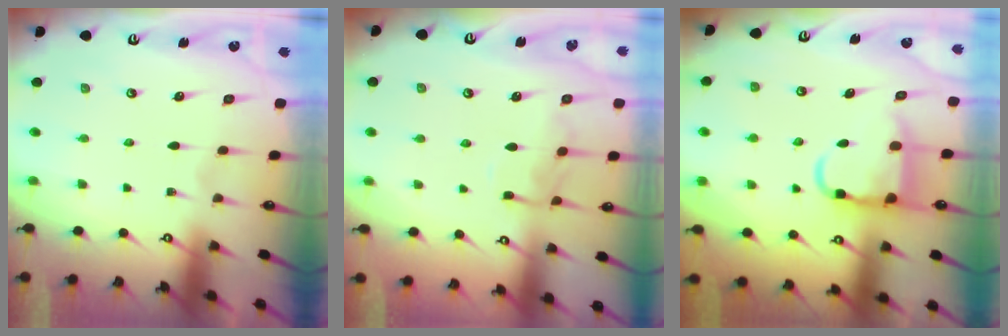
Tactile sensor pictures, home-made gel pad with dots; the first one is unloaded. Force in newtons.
{"total": 8.9, "press": 8.9, "slide": 0.7}
{"total": 9.6, "press": 9.5, "slide": 1.3}